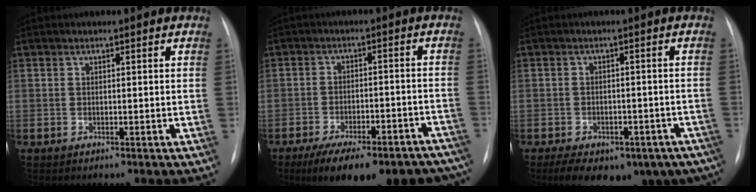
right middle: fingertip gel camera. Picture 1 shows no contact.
{"total": 21.0, "force": [-16.8, 7.2, 10.3], "torque": [-0.116, 0.016, -0.217]}
{"total": 17.8, "force": [-11.7, 10.0, 8.9], "torque": [-0.146, -0.002, -0.136]}